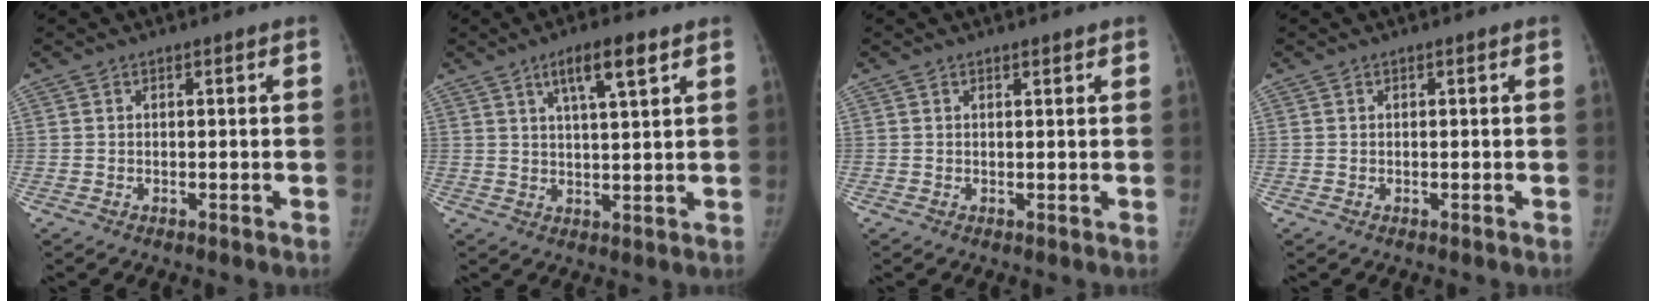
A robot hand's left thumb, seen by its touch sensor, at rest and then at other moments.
{"total": 7.3, "force": [4.0, 1.4, 5.9], "torque": [-0.100, -0.013, 0.069]}
{"total": 0.8, "force": [0.7, 0.2, 0.4], "torque": [-0.007, -0.004, 0.011]}
{"total": 0.0}